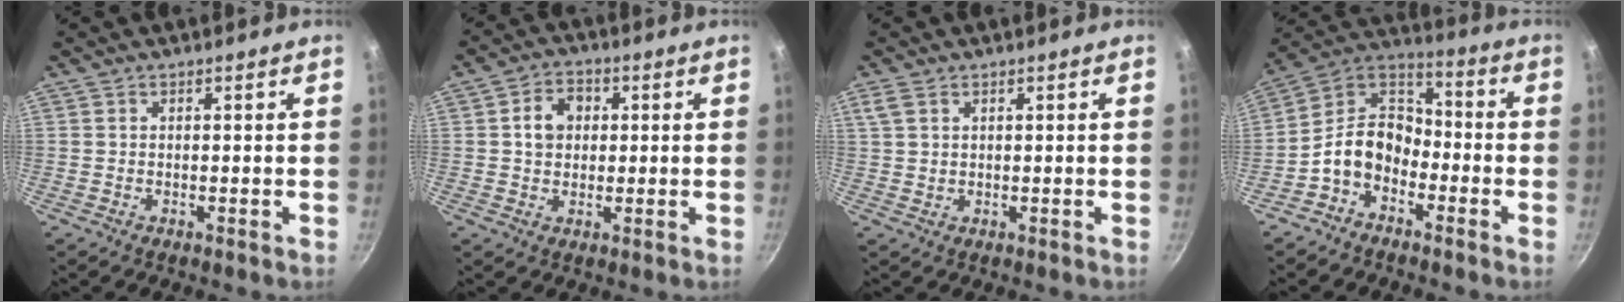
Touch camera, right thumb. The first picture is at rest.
{"total": 6.3, "force": [1.0, 5.2, 3.4], "torque": [-0.029, 0.010, 0.009]}
{"total": 2.9, "force": [1.5, 1.8, 1.8], "torque": [-0.034, 0.001, 0.034]}
{"total": 11.3, "force": [-4.5, 8.1, 6.4], "torque": [-0.089, 0.068, -0.113]}